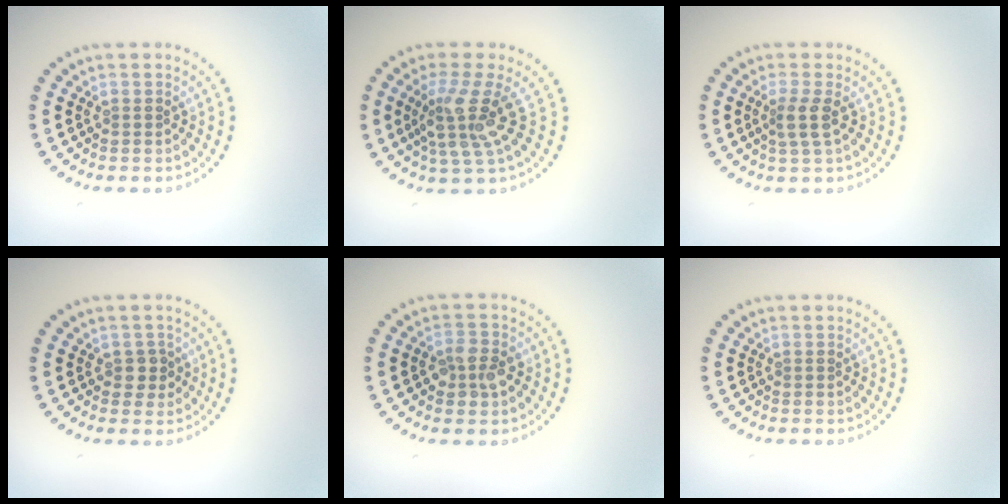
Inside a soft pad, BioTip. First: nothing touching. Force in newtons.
{"total": 4.3, "press": 3.1, "slide": 2.9}
{"total": 1.9, "press": 1.5, "slide": 1.1}
{"total": 1.5, "press": 1.4, "slide": 0.6}
{"total": 2.6, "press": 2.5, "slide": 0.7}
{"total": 0.0}